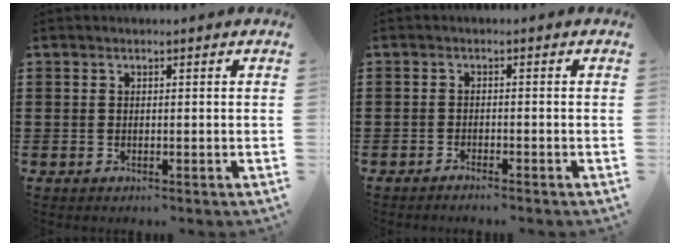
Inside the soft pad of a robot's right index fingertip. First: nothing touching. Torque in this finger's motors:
{"motor_torque": [-0.07, 0.09, -0.02, -0.01]}